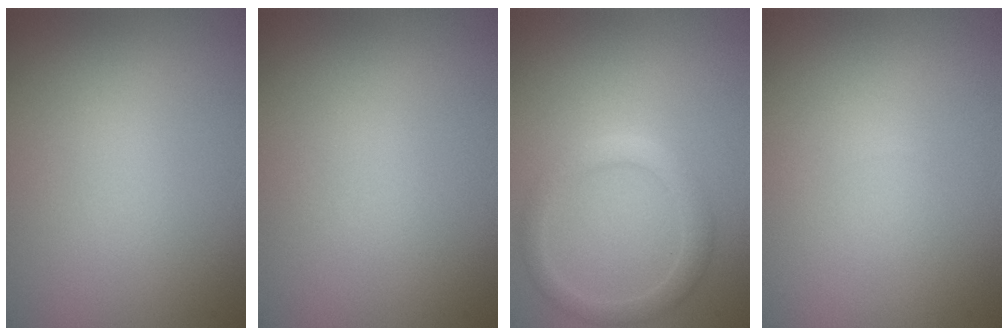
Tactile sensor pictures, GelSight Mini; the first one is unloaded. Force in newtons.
{"total": 0.0}
{"total": 2.5, "press": 2.5, "slide": 0.3}
{"total": 0.0}